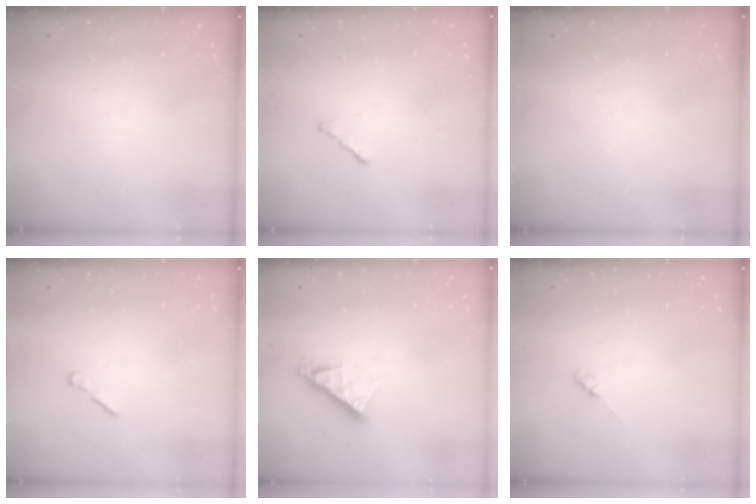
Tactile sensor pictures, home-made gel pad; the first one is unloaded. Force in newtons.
{"total": 0.6, "press": 0.5, "slide": 0.4}
{"total": 0.0}
{"total": 1.0, "press": 0.9, "slide": 0.5}
{"total": 8.2, "press": 8.2, "slide": 0.8}
{"total": 2.0, "press": 1.9, "slide": 0.5}